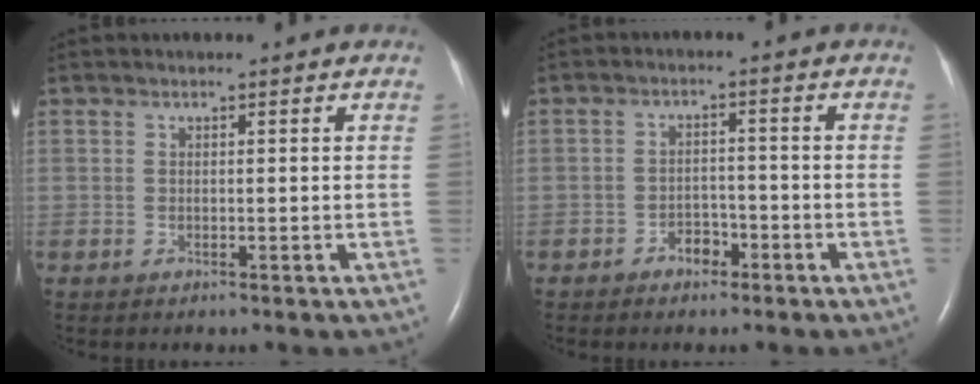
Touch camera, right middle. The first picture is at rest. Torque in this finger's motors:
{"motor_torque": [0.34, -0.30, 0.10, 0.02]}